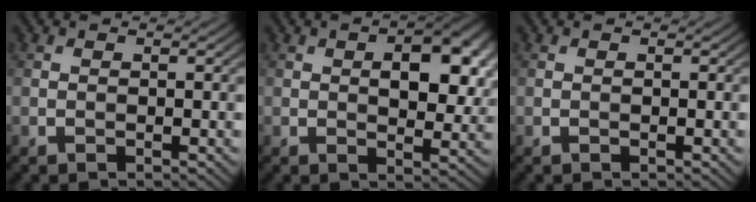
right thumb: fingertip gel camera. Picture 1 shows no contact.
{"total": 8.8, "force": [1.7, 4.6, 7.3], "torque": [-0.096, 0.005, 0.026]}
{"total": 0.0}